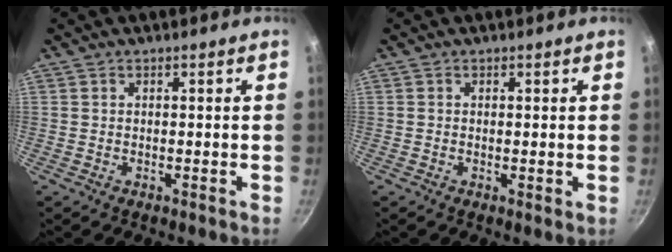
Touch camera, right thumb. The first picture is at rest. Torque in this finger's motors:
{"motor_torque": [-0.57, -0.02, -0.33, 0.03, -0.01]}